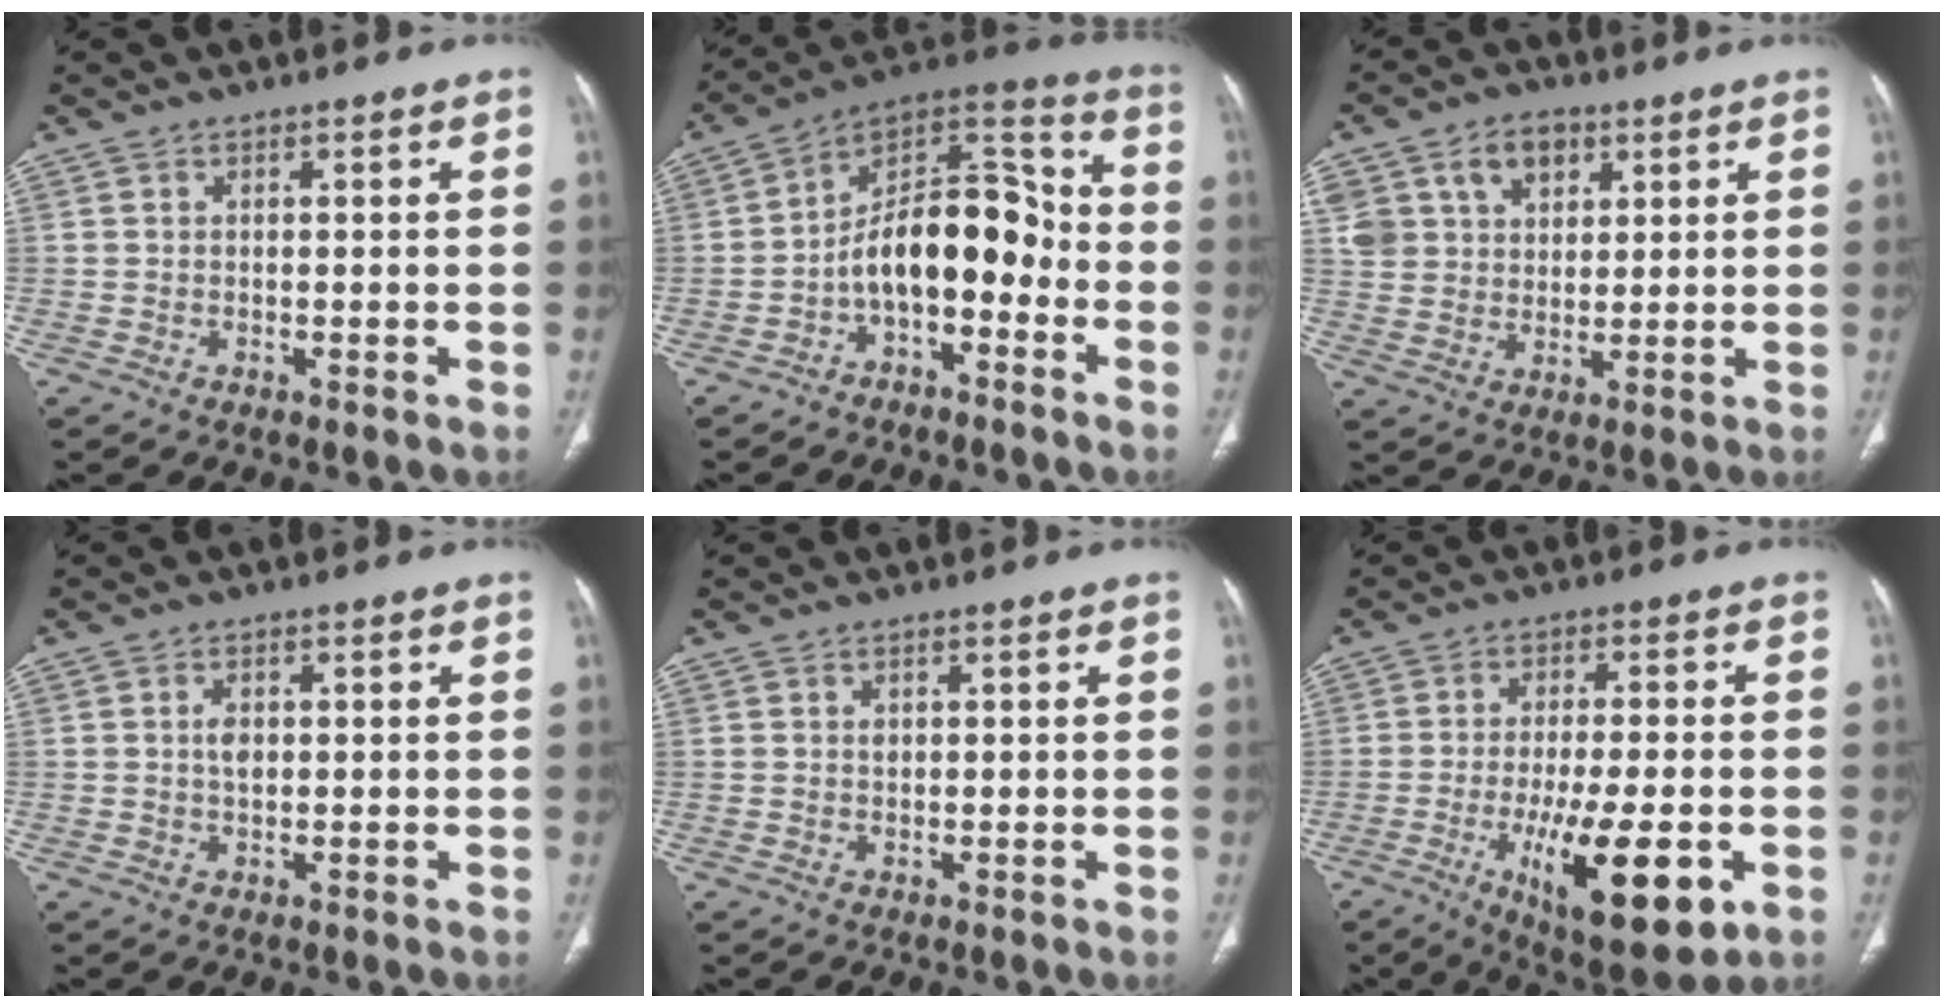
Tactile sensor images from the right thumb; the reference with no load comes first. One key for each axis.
{"total": 14.9, "fx": -4.1, "fy": 8.2, "fz": 11.7, "tx": -0.159, "ty": 0.078, "tz": -0.073}
{"total": 11.6, "fx": 5.2, "fy": 8.7, "fz": 5.7, "tx": -0.081, "ty": -0.006, "tz": 0.099}
{"total": 2.3, "fx": 0.4, "fy": 1.4, "fz": 1.8, "tx": -0.032, "ty": 0.000, "tz": 0.007}
{"total": 0.9, "fx": 0.3, "fy": 0.6, "fz": 0.5, "tx": -0.007, "ty": 0.000, "tz": 0.007}
{"total": 17.0, "fx": -5.7, "fy": 5.4, "fz": 15.0, "tx": -0.238, "ty": -0.006, "tz": -0.075}